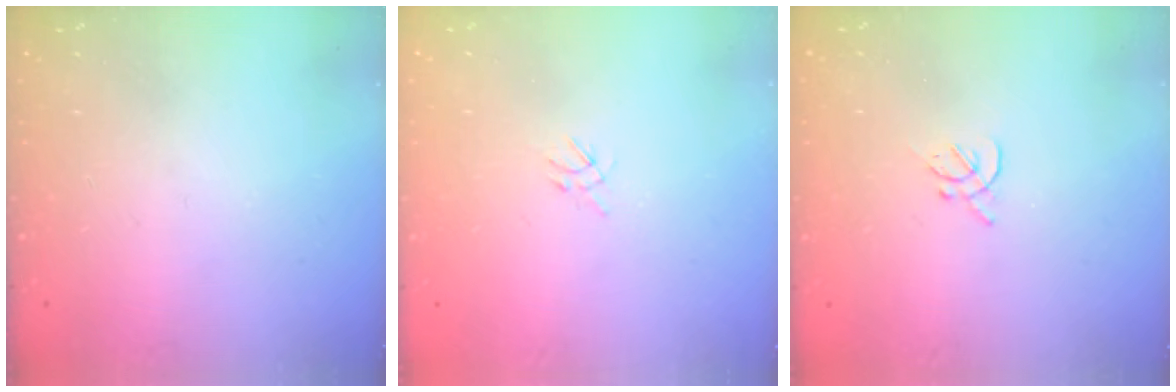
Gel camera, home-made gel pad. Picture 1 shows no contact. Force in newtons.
{"total": 2.2, "press": 2.2, "slide": 0.5}
{"total": 1.6, "press": 1.5, "slide": 0.5}